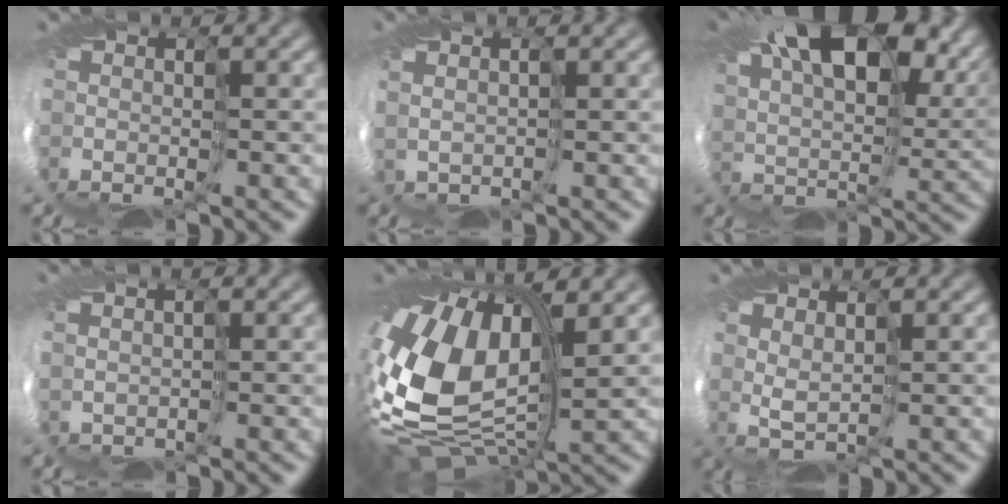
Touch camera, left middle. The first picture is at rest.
{"total": 0.9, "force": [0.8, -0.3, -0.2], "torque": [0.006, 0.018, 0.012]}
{"total": 12.5, "force": [7.5, 5.0, 8.6], "torque": [-0.146, 0.030, 0.119]}
{"total": 0.6, "force": [0.4, -0.1, -0.5], "torque": [0.018, 0.011, 0.007]}
{"total": 12.5, "force": [1.3, 7.4, 9.9], "torque": [-0.240, 0.021, 0.008]}
{"total": 1.1, "force": [0.9, -0.6, -0.2], "torque": [-0.016, 0.007, 0.012]}